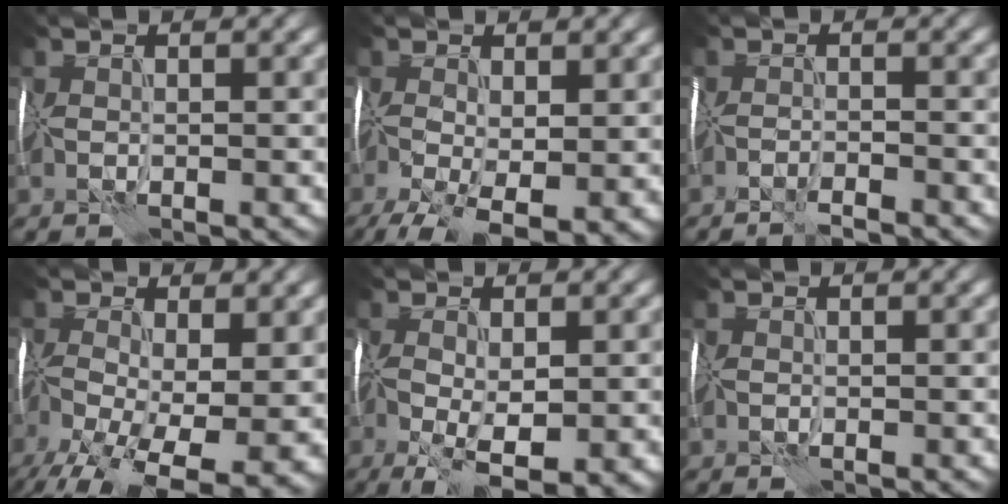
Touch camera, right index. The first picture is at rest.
{"total": 8.0, "force": [-3.3, 3.7, 6.3], "torque": [-0.134, -0.026, -0.046]}
{"total": 2.8, "force": [-2.6, 0.0, 1.0], "torque": [-0.016, 0.002, -0.045]}
{"total": 13.3, "force": [-5.1, 6.1, 10.6], "torque": [-0.197, -0.040, -0.060]}
{"total": 6.8, "force": [-2.1, 2.5, 5.9], "torque": [-0.117, -0.016, -0.024]}
{"total": 0.0}